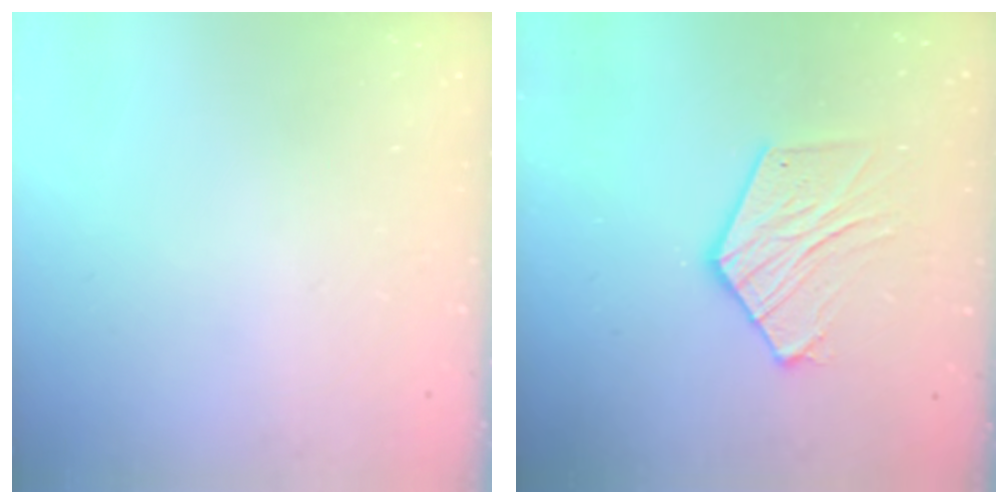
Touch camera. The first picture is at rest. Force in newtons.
{"total": 11.4, "press": 11.4, "slide": 0.8}